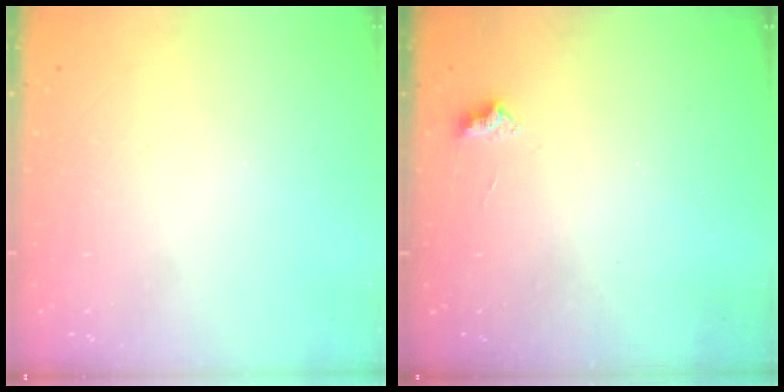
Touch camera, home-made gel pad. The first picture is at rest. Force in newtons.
{"total": 2.4, "press": 2.4, "slide": 0.4}